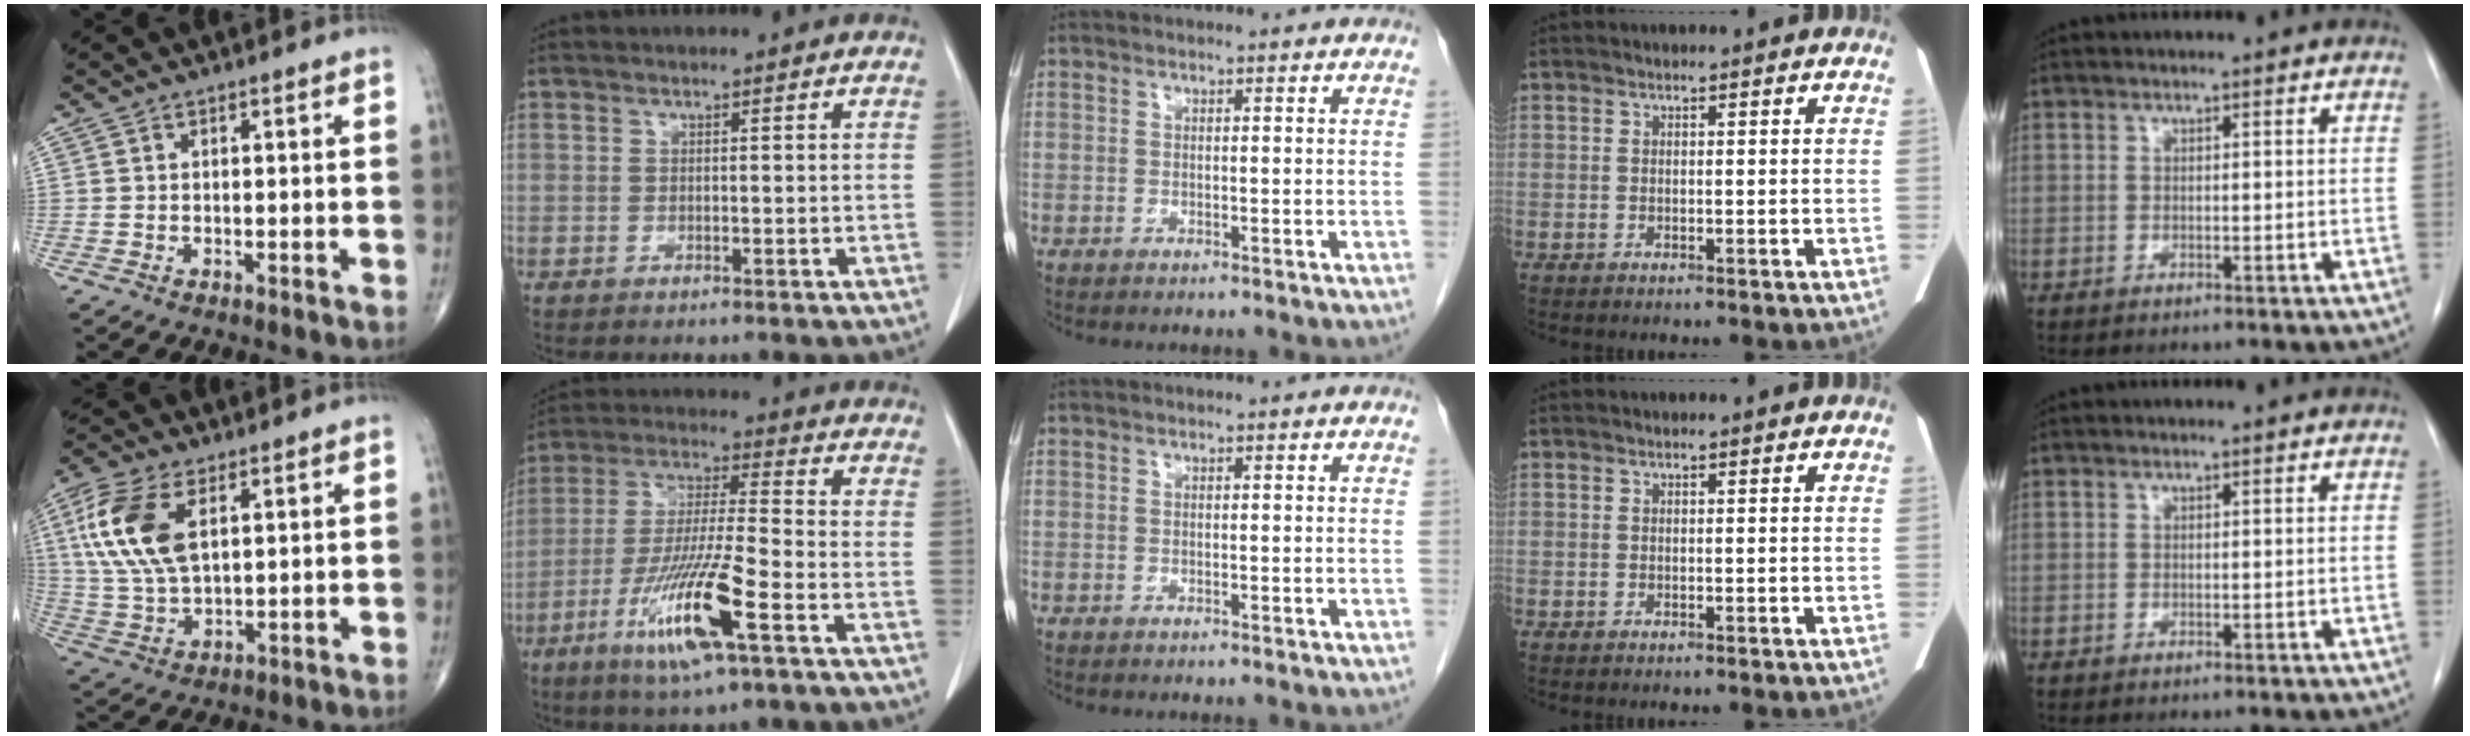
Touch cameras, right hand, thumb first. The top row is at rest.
{"thumb": {"total": 14.6, "force": [4.7, 7.6, 11.6], "torque": [-0.251, -0.005, 0.096]}, "index": {"total": 14.5, "force": [-6.7, 0.7, 12.8], "torque": [-0.257, -0.023, -0.123]}}